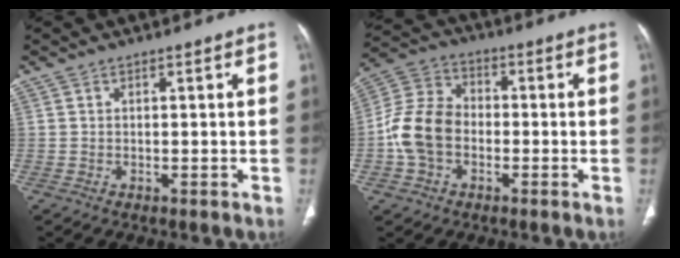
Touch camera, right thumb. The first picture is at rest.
{"total": 11.2, "force": [-2.2, 8.4, 7.1], "torque": [-0.136, 0.035, -0.051]}